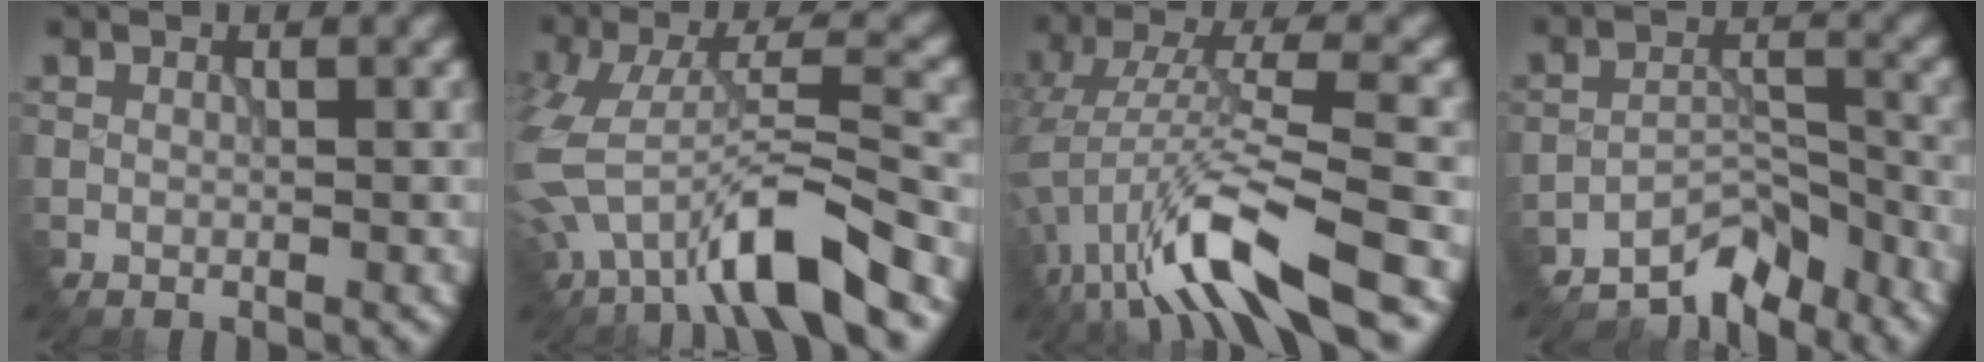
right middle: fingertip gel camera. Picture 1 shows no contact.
{"total": 8.1, "force": [-4.7, 1.5, 6.4], "torque": [-0.123, 0.006, -0.092]}
{"total": 8.6, "force": [-4.6, 1.3, 7.1], "torque": [-0.131, 0.009, -0.091]}
{"total": 5.4, "force": [-5.2, 1.0, 1.1], "torque": [0.003, 0.003, -0.095]}